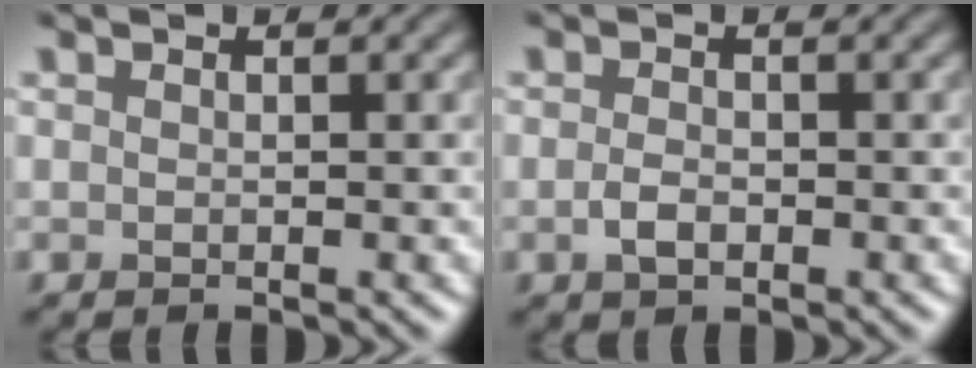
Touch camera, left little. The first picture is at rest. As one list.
[{"total": 1.6, "force": [-0.6, 0.9, 1.1], "torque": [-0.025, -0.001, -0.013]}]